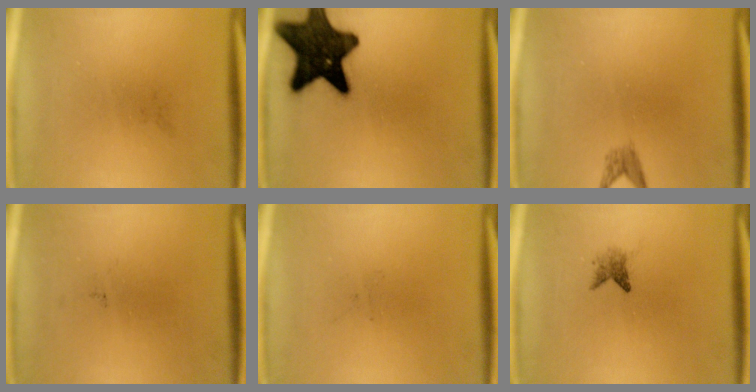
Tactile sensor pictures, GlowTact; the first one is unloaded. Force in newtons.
{"total": 15.8}
{"total": 1.4}
{"total": 0.0}
{"total": 0.0}
{"total": 1.6}